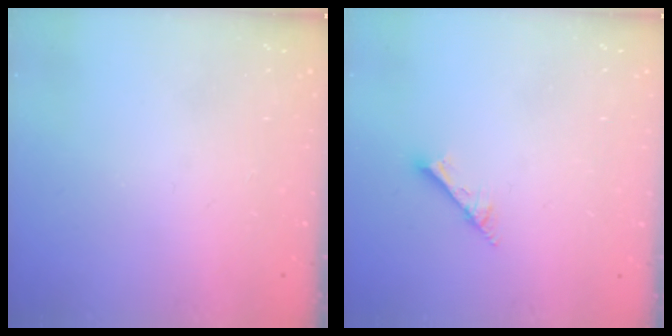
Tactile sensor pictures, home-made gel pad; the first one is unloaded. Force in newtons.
{"total": 2.0, "press": 2.0, "slide": 0.1}